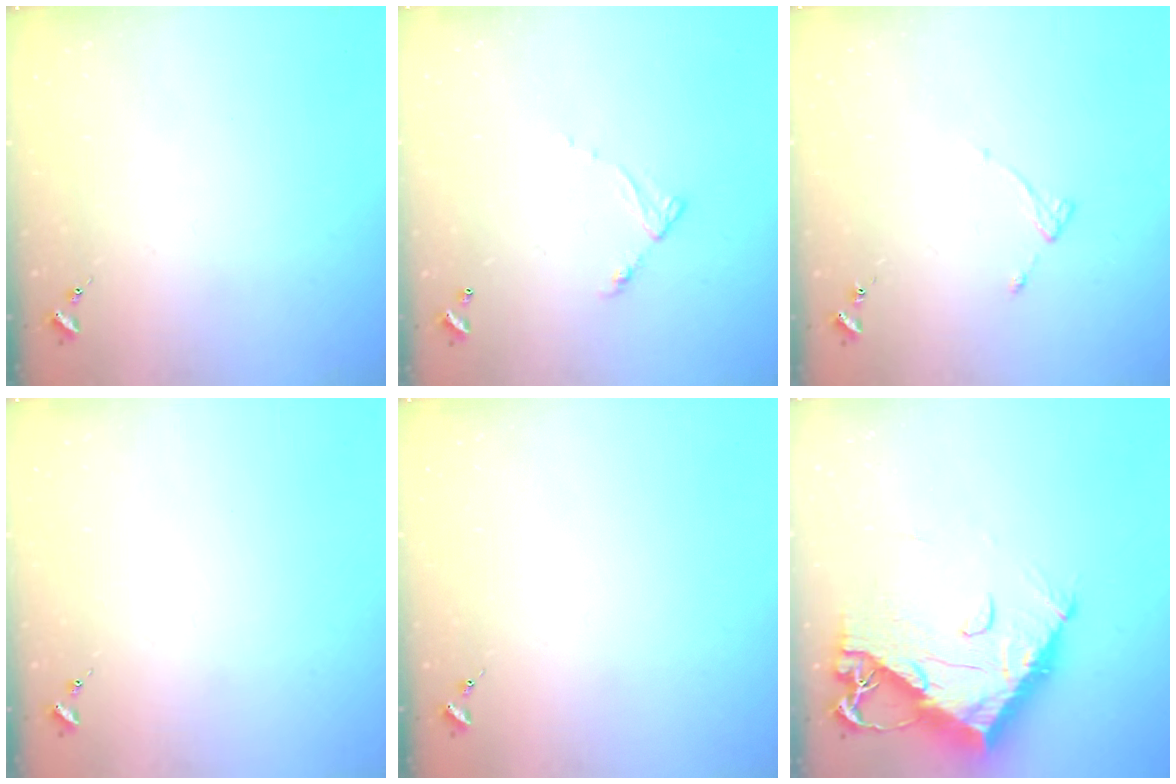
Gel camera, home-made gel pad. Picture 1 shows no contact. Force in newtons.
{"total": 6.1, "press": 6.1, "slide": 0.5}
{"total": 4.8, "press": 4.7, "slide": 0.5}
{"total": 0.0}
{"total": 0.0}
{"total": 15.8, "press": 15.7, "slide": 1.7}